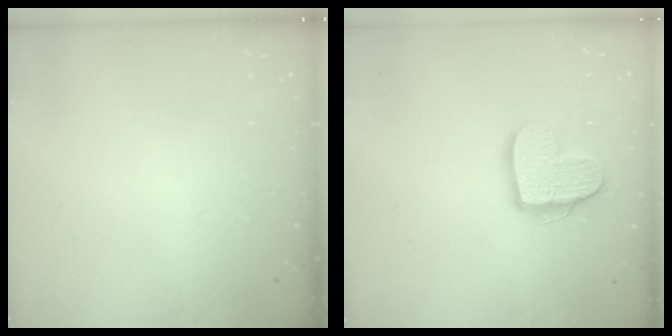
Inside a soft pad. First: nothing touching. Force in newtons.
{"total": 11.5, "press": 11.5, "slide": 0.6}